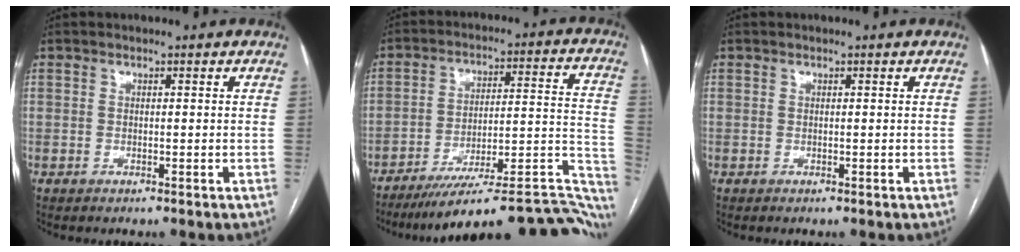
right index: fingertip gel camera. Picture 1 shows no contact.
{"total": 27.1, "force": [-22.7, 4.3, 14.1], "torque": [-0.090, 0.026, -0.302]}
{"total": 0.0}